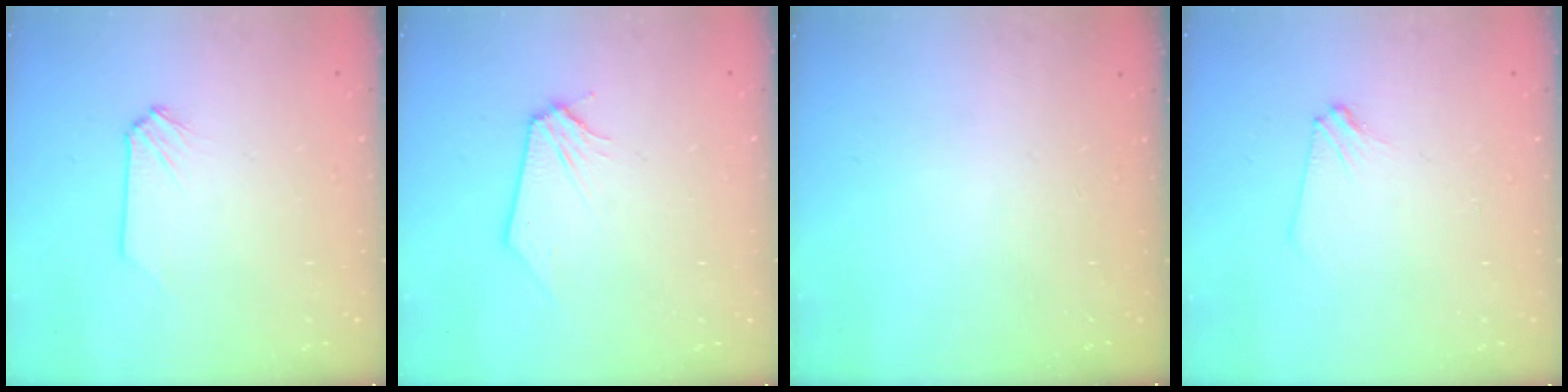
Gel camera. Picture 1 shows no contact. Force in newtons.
{"total": 0.0}
{"total": 0.0}
{"total": 2.9, "press": 2.9, "slide": 0.5}